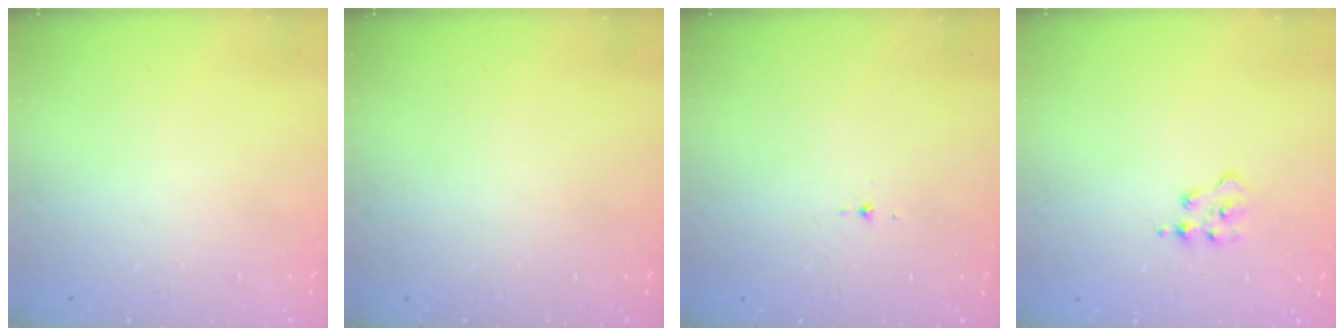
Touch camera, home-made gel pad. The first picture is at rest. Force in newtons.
{"total": 0.0}
{"total": 1.9, "press": 1.8, "slide": 0.7}
{"total": 2.5, "press": 2.5, "slide": 0.4}